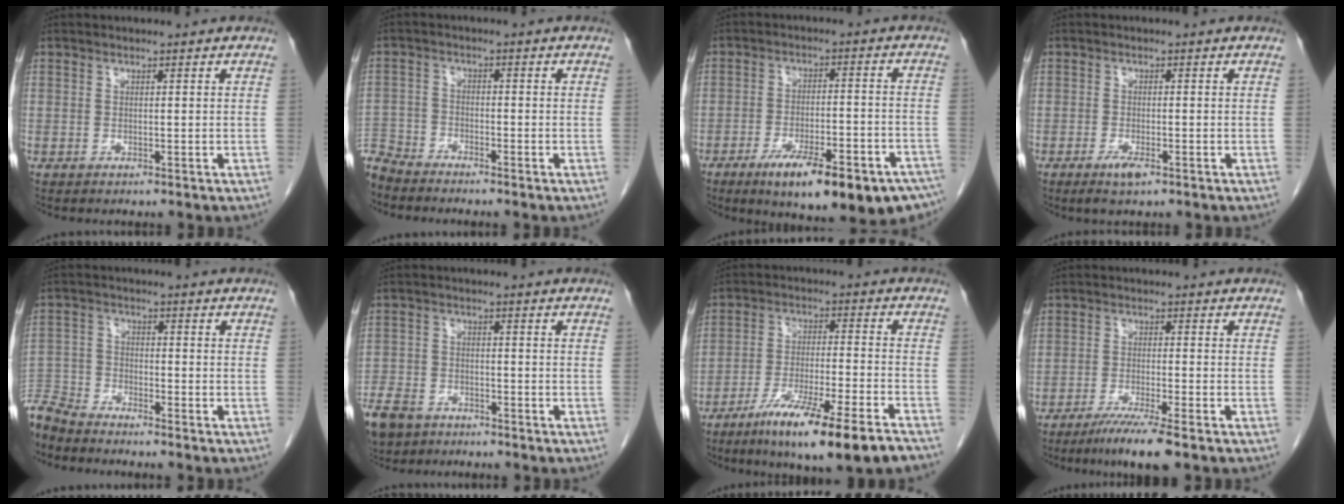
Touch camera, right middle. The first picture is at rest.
{"total": 5.7, "force": [-5.6, 0.9, 0.4], "torque": [-0.001, -0.007, -0.110]}
{"total": 19.2, "force": [-13.1, 4.8, 13.1], "torque": [-0.124, 0.008, -0.185]}
{"total": 2.6, "force": [-1.6, 0.5, 2.0], "torque": [-0.041, -0.003, -0.027]}
{"total": 7.2, "force": [-7.0, 0.6, 1.3], "torque": [-0.022, -0.009, -0.135]}
{"total": 11.3, "force": [-8.0, 6.7, 4.5], "torque": [-0.121, -0.007, -0.134]}
{"total": 15.6, "force": [-10.9, 0.2, 11.2], "torque": [-0.174, -0.037, -0.178]}
{"total": 6.5, "force": [-4.7, -0.6, 4.4], "torque": [-0.074, -0.018, -0.083]}